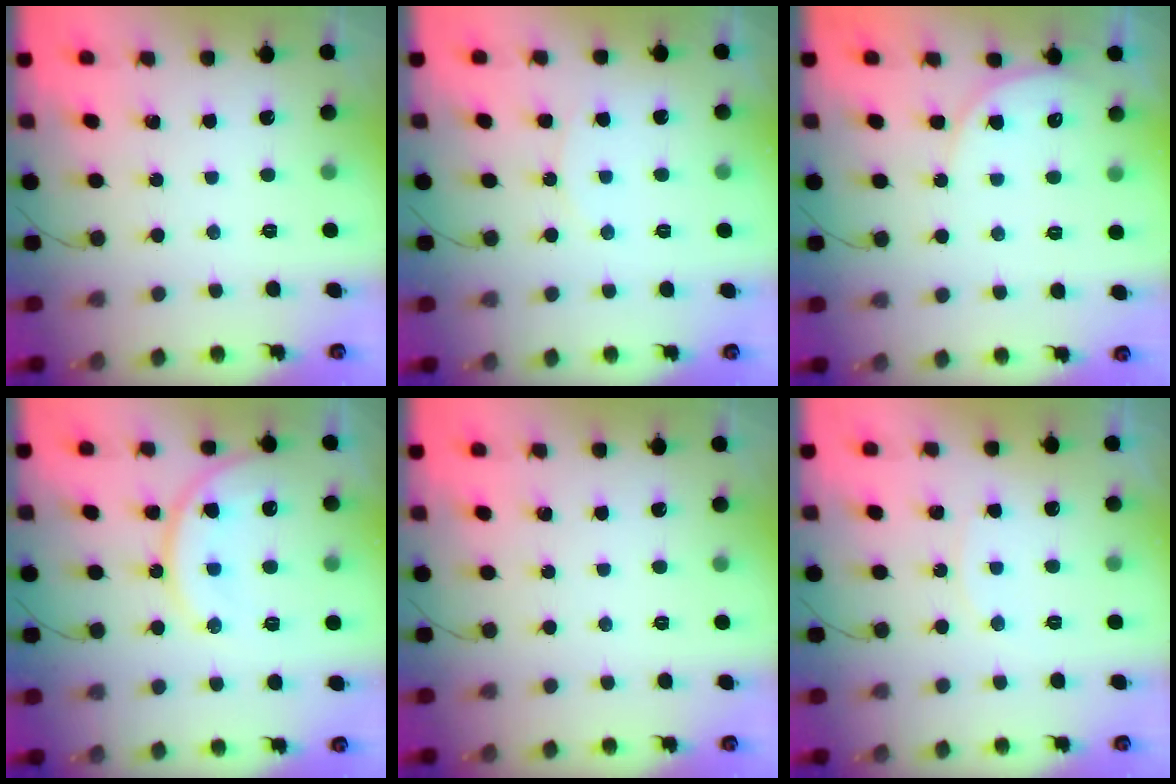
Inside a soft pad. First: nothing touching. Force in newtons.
{"total": 5.6, "press": 5.5, "slide": 0.7}
{"total": 6.0, "press": 6.0, "slide": 0.7}
{"total": 15.0, "press": 14.9, "slide": 1.3}
{"total": 0.0}
{"total": 5.0, "press": 5.0, "slide": 0.3}